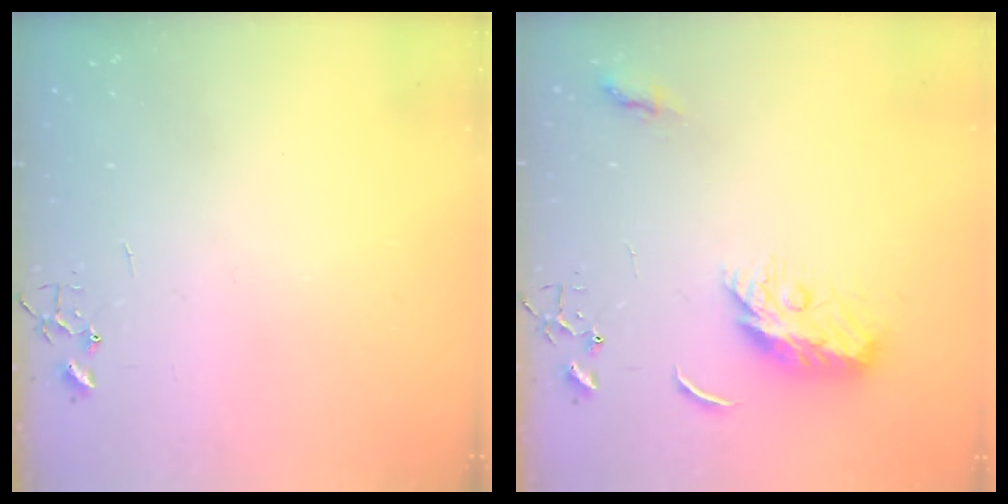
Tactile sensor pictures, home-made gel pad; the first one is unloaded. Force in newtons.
{"total": 10.2, "press": 10.2, "slide": 0.1}